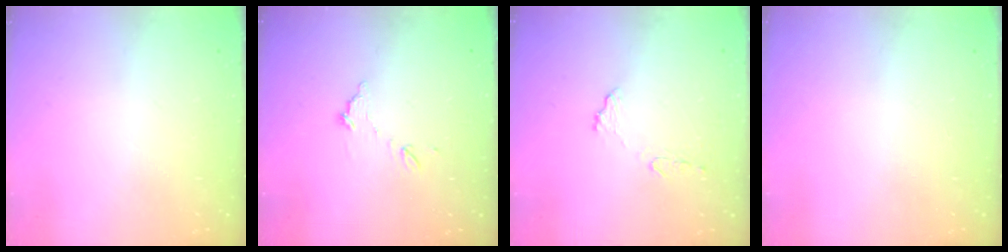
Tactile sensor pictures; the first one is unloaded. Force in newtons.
{"total": 7.5, "press": 7.5, "slide": 0.5}
{"total": 9.2, "press": 9.2, "slide": 0.5}
{"total": 0.0}